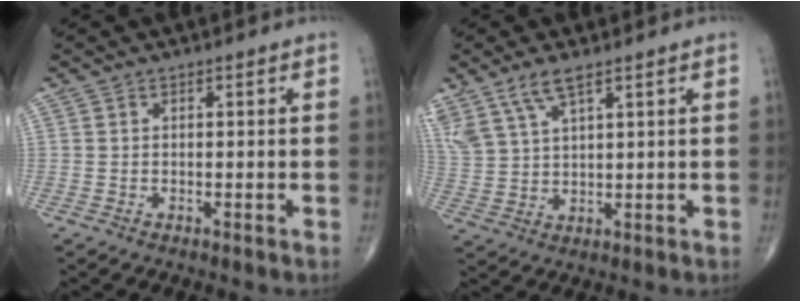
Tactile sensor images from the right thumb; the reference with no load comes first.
{"total": 8.1, "force": [5.4, 2.7, 5.4], "torque": [-0.121, -0.010, 0.118]}